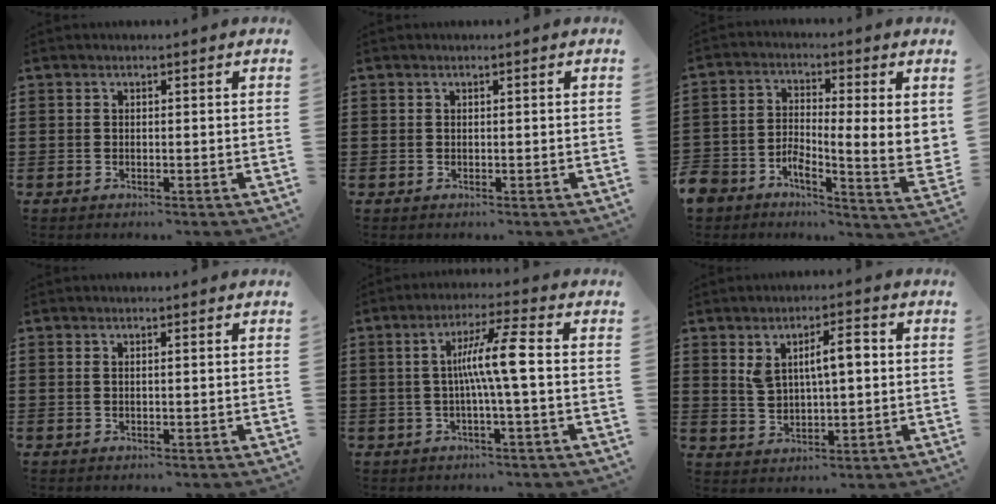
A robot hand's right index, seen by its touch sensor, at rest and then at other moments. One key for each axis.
{"total": 0.0}
{"total": 6.7, "fx": -1.6, "fy": 3.2, "fz": 5.7, "tx": -0.111, "ty": -0.010, "tz": -0.030}
{"total": 0.5, "fx": 0.2, "fy": 0.1, "fz": 0.5, "tx": -0.010, "ty": 0.000, "tz": 0.003}
{"total": 7.7, "fx": -0.1, "fy": 0.0, "fz": 7.7, "tx": -0.142, "ty": 0.004, "tz": -0.012}
{"total": 6.2, "fx": 1.6, "fy": 2.4, "fz": 5.4, "tx": -0.103, "ty": 0.006, "tz": 0.024}